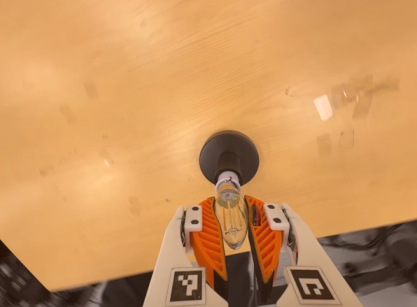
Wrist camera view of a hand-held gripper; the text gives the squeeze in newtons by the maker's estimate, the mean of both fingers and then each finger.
{"total": 23.6, "left": 25.0, "right": 22.2}